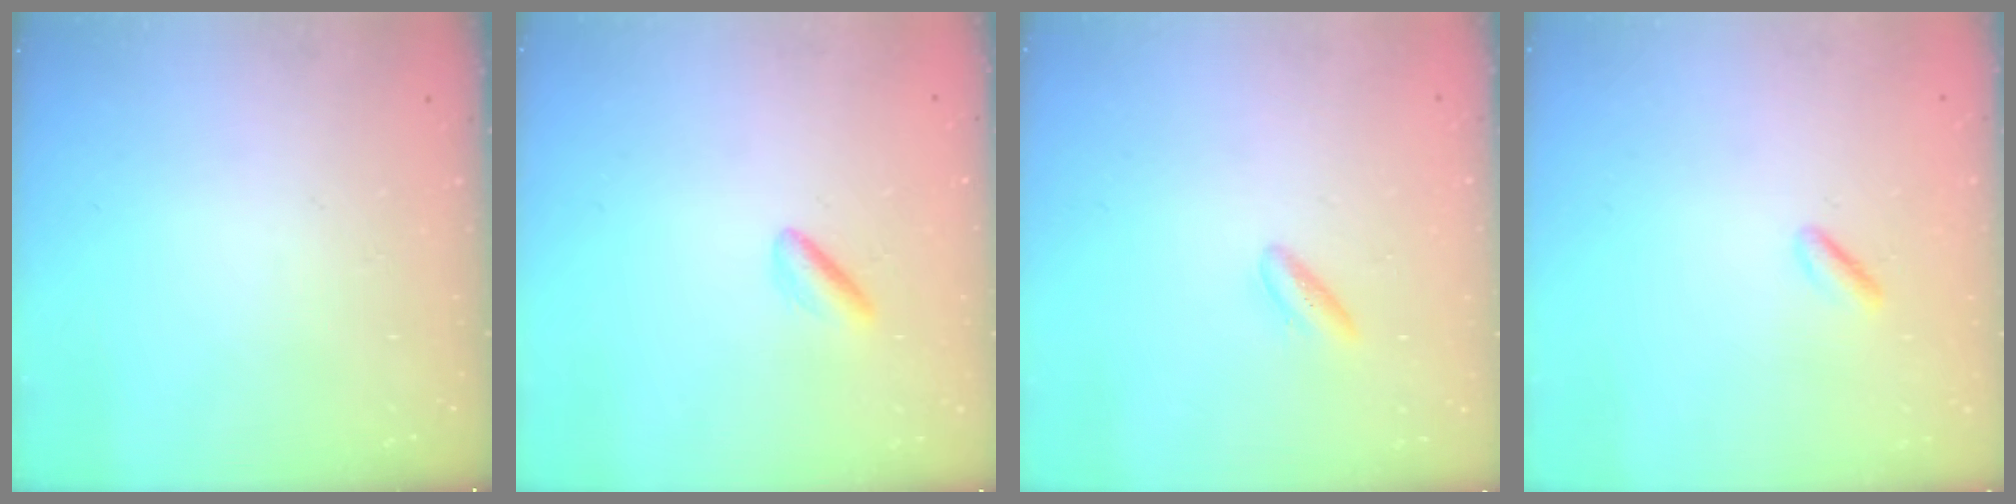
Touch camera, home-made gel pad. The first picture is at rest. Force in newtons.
{"total": 2.4, "press": 2.2, "slide": 0.8}
{"total": 4.4, "press": 4.1, "slide": 1.6}
{"total": 1.4, "press": 1.2, "slide": 0.8}